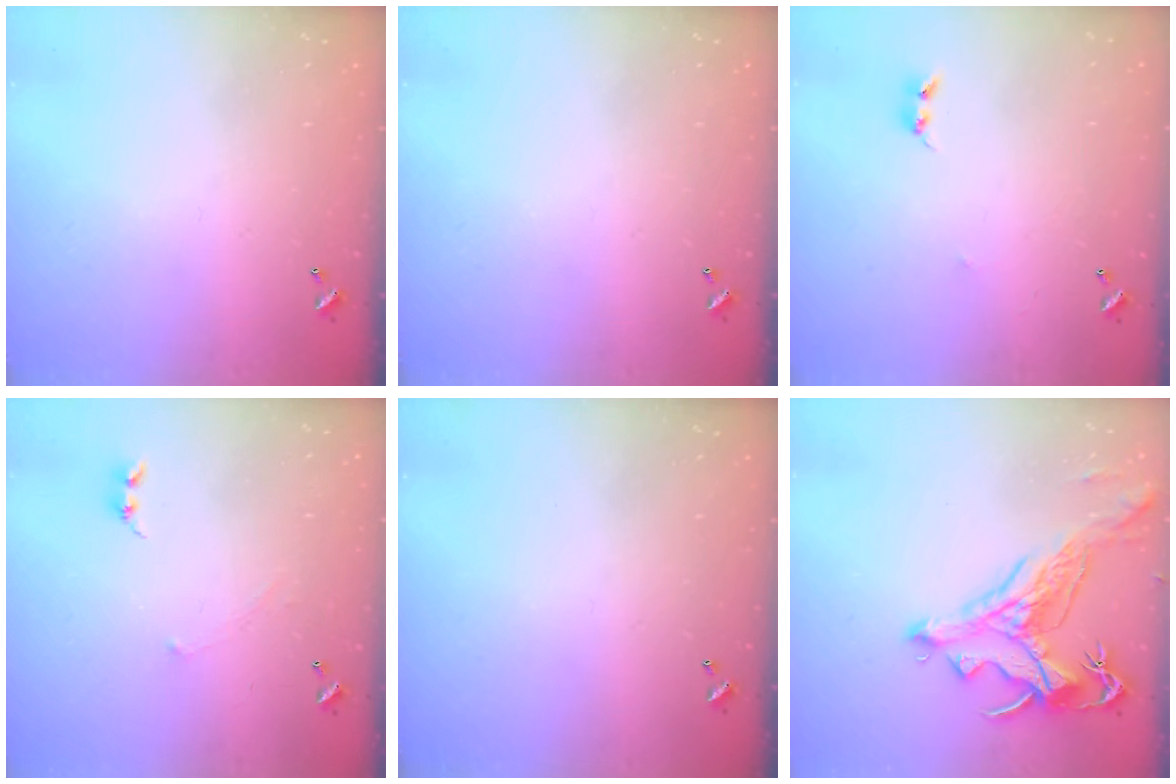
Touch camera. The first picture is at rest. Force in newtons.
{"total": 0.0}
{"total": 2.7, "press": 2.7, "slide": 0.3}
{"total": 0.6, "press": 0.3, "slide": 0.5}
{"total": 0.0}
{"total": 2.2, "press": 1.7, "slide": 1.3}